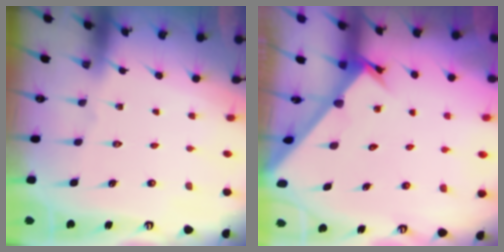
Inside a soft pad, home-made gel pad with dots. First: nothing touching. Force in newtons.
{"total": 2.6, "press": 2.6, "slide": 0.3}